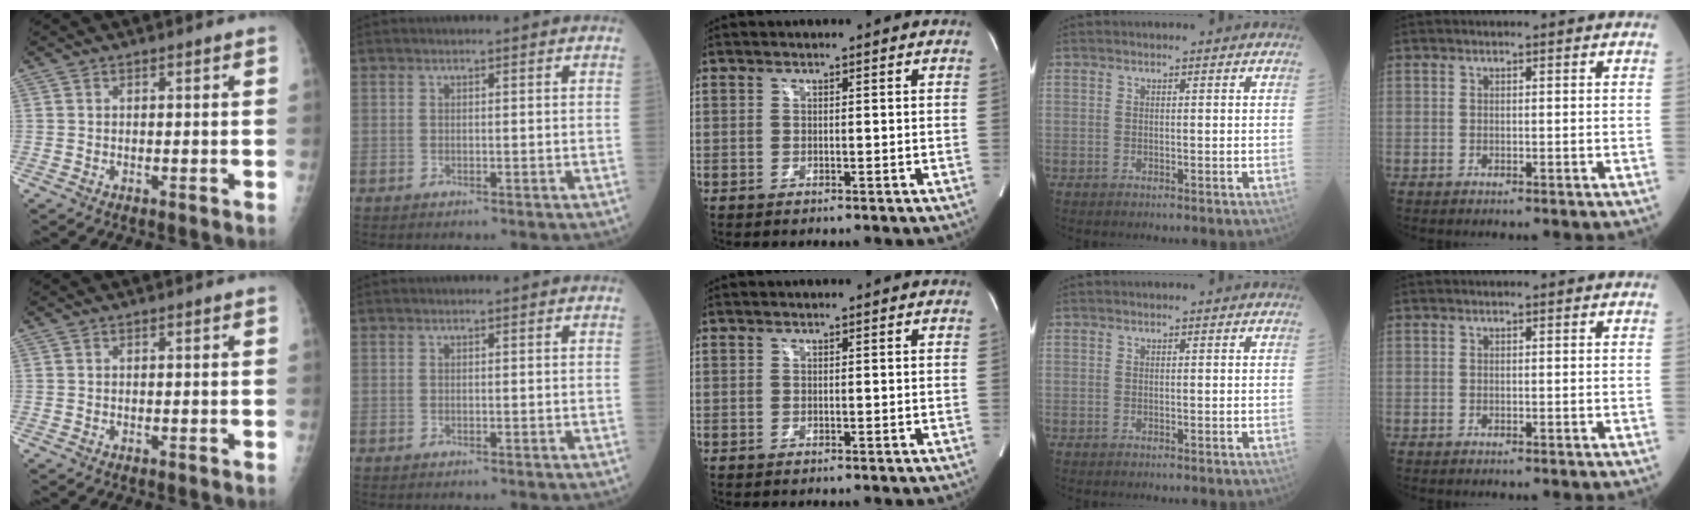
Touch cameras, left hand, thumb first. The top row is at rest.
{}